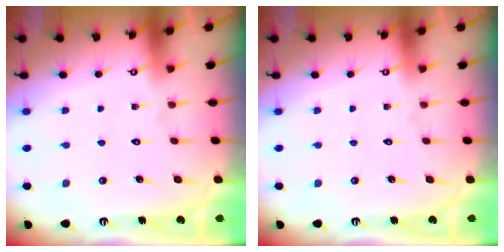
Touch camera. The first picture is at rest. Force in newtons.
{"total": 0.0}